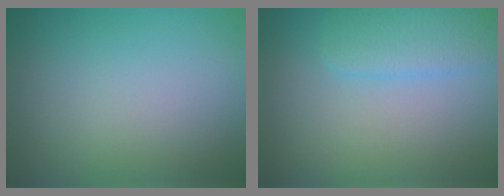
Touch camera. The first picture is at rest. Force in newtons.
{"total": 3.1, "press": 3.1, "slide": 0.2}